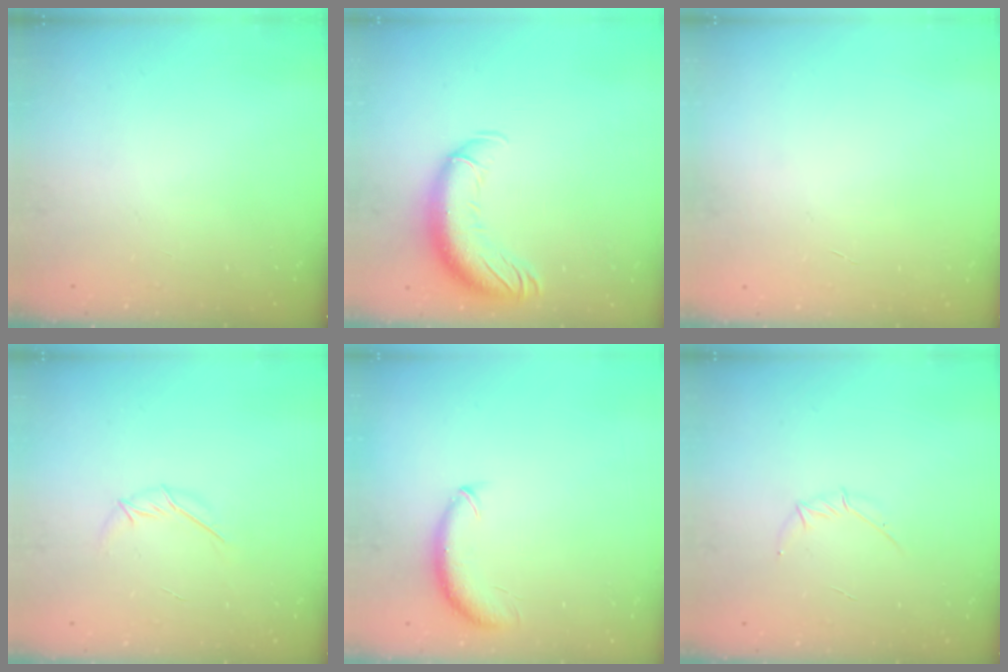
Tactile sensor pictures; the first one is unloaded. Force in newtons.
{"total": 14.0, "press": 13.6, "slide": 3.3}
{"total": 0.0}
{"total": 5.7, "press": 5.7, "slide": 0.9}
{"total": 8.7, "press": 8.6, "slide": 1.6}
{"total": 4.1, "press": 3.9, "slide": 1.0}